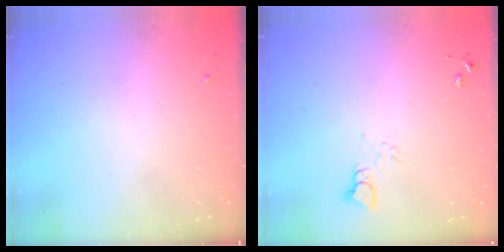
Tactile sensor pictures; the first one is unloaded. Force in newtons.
{"total": 4.0, "press": 3.9, "slide": 0.3}